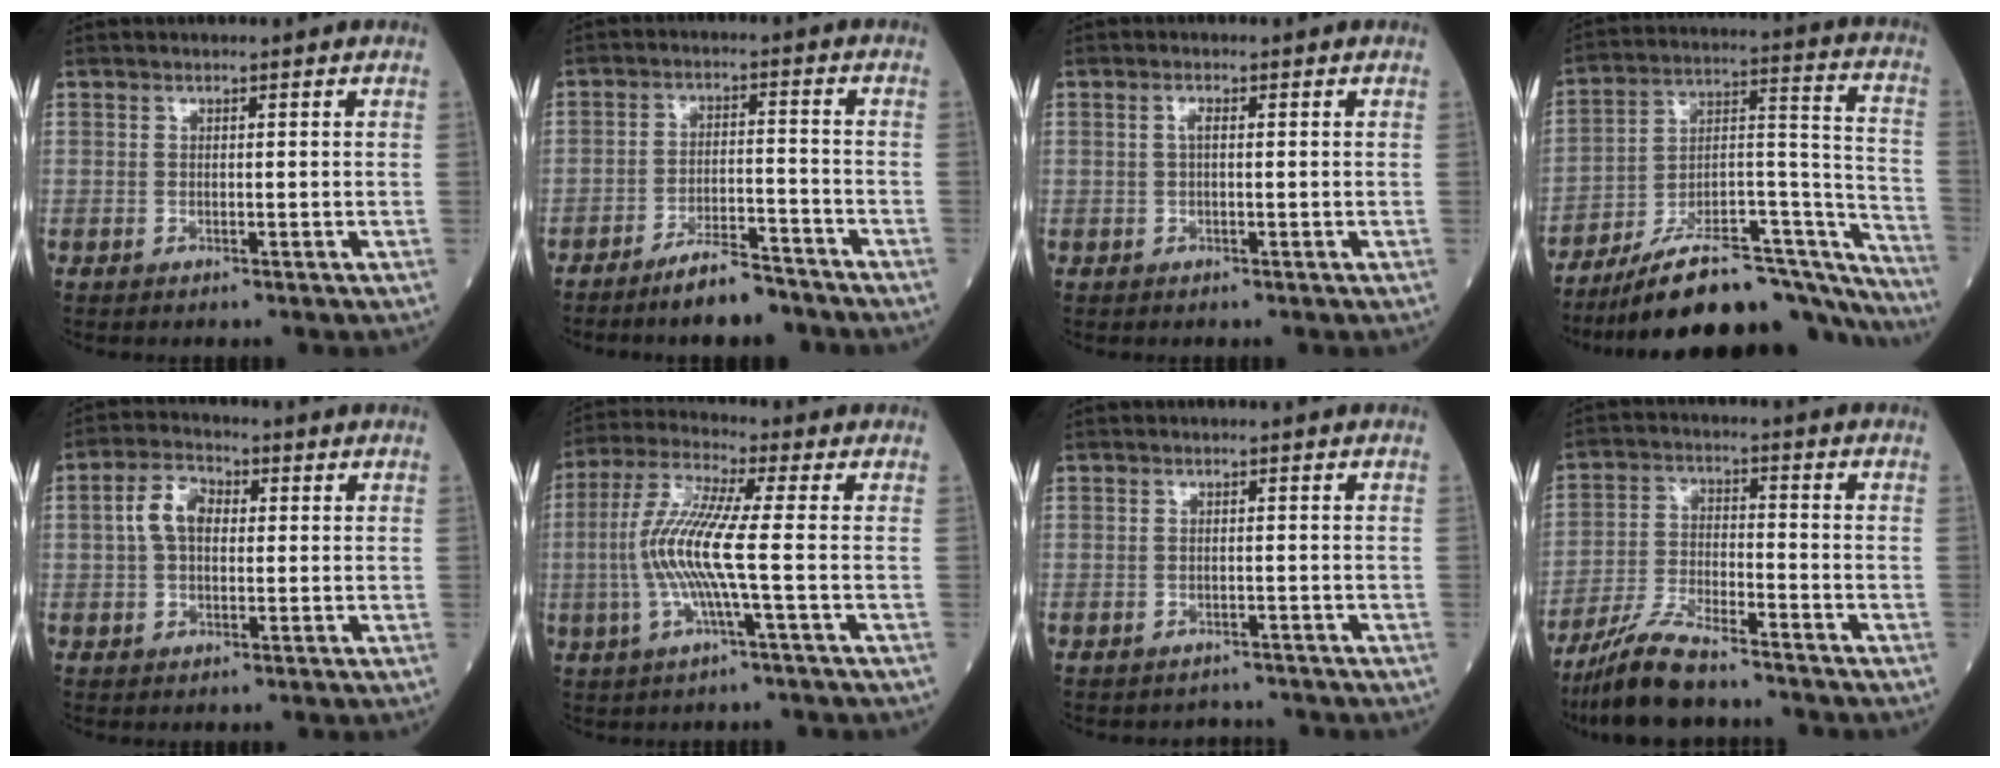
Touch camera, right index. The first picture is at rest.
{"total": 6.5, "force": [-5.6, 1.3, 3.1], "torque": [-0.056, -0.004, -0.099]}
{"total": 1.2, "force": [0.2, 0.4, 1.2], "torque": [-0.025, 0.003, 0.002]}
{"total": 27.1, "force": [-23.1, 6.1, 12.8], "torque": [-0.126, 0.041, -0.344]}
{"total": 5.7, "force": [0.8, 3.4, 4.4], "torque": [-0.097, 0.018, 0.013]}
{"total": 10.1, "force": [-1.1, 0.1, 10.0], "torque": [-0.215, 0.008, -0.033]}
{"total": 1.7, "force": [-1.5, 0.5, -0.4], "torque": [0.003, 0.000, -0.019]}
{"total": 9.2, "force": [-7.9, 1.3, 4.6], "torque": [-0.094, -0.021, -0.148]}